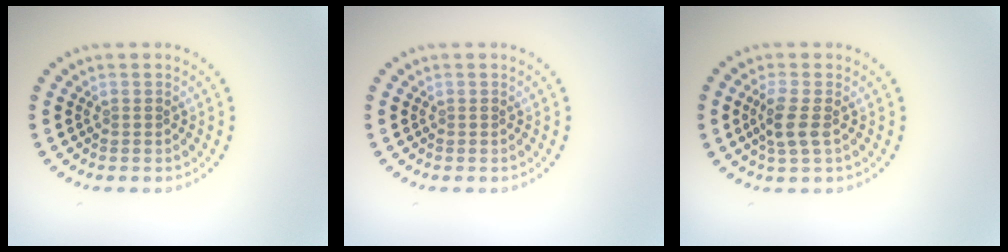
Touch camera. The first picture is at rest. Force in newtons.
{"total": 0.0}
{"total": 2.4, "press": 2.1, "slide": 1.0}